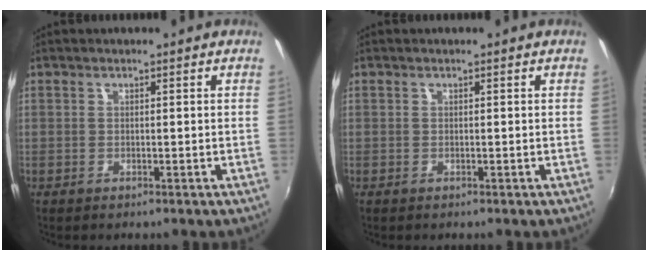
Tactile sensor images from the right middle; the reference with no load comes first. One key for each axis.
{"total": 0.0}